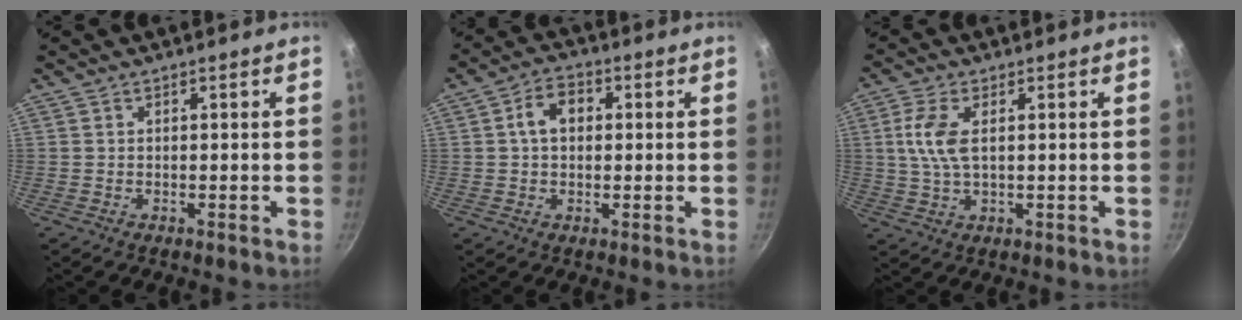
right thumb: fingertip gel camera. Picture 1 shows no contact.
{"total": 6.2, "force": [1.0, 4.4, 4.2], "torque": [-0.049, 0.016, 0.008]}
{"total": 6.7, "force": [1.2, 3.2, 5.8], "torque": [-0.123, 0.005, 0.022]}